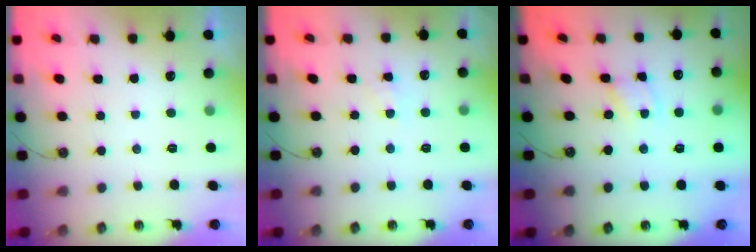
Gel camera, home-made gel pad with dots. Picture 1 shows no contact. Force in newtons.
{"total": 2.8, "press": 2.8, "slide": 0.5}
{"total": 1.2, "press": 1.2, "slide": 0.2}